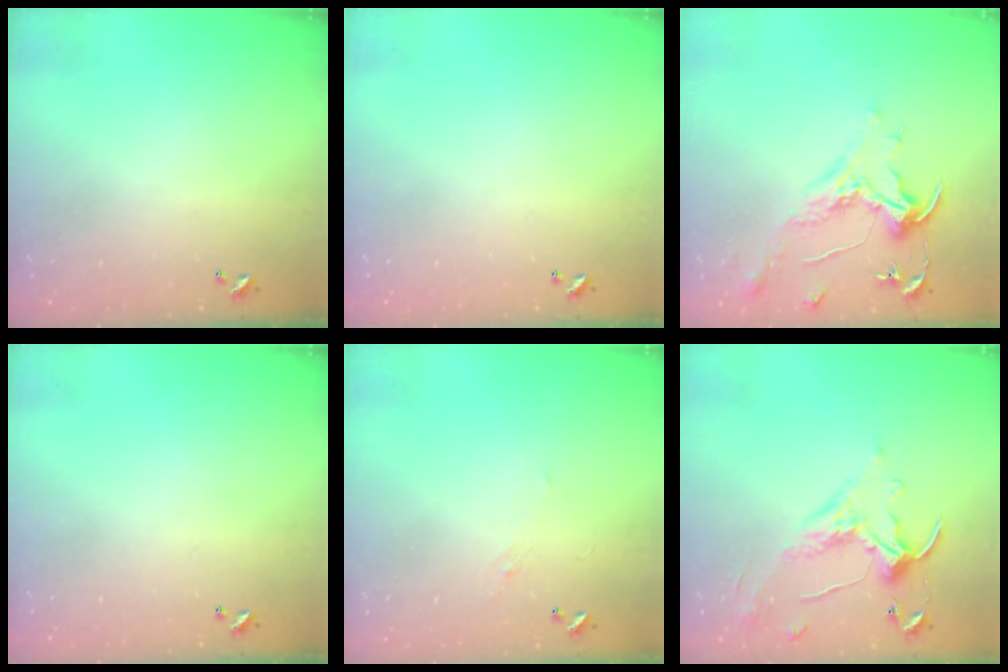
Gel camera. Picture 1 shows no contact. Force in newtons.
{"total": 0.0}
{"total": 1.6, "press": 1.4, "slide": 0.7}
{"total": 0.0}
{"total": 0.8, "press": 0.5, "slide": 0.6}
{"total": 1.3, "press": 0.8, "slide": 1.0}